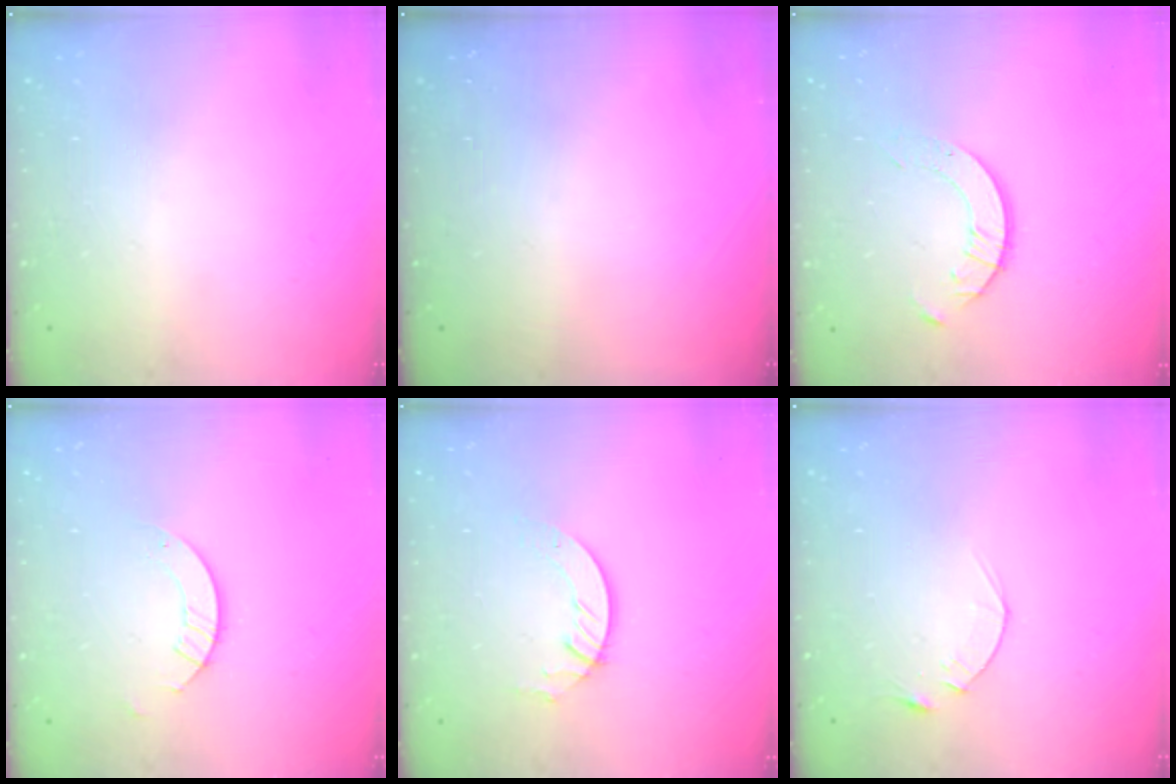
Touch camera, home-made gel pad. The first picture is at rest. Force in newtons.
{"total": 0.0}
{"total": 3.4, "press": 3.4, "slide": 0.3}
{"total": 3.2, "press": 3.2, "slide": 0.2}
{"total": 3.4, "press": 3.4, "slide": 0.3}
{"total": 3.1, "press": 3.1, "slide": 0.4}